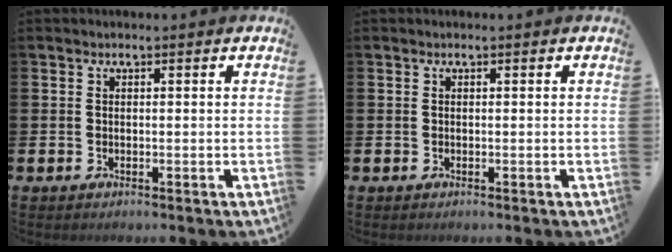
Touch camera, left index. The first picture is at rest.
{"total": 0.0}